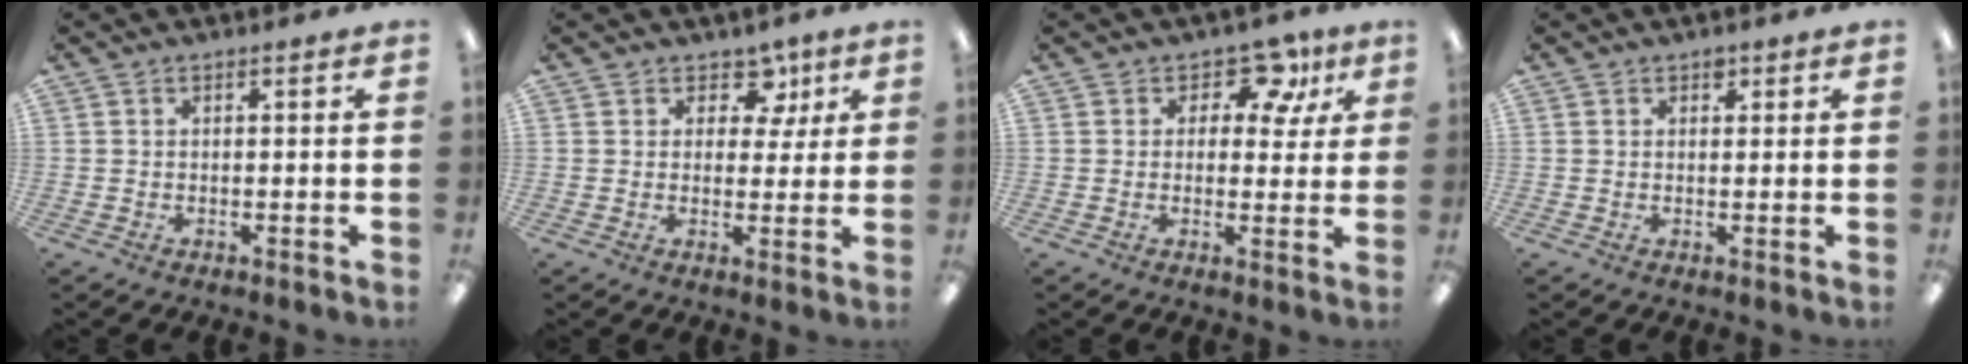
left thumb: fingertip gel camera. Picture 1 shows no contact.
{"total": 6.9, "force": [3.4, 5.3, 3.0], "torque": [-0.027, -0.008, 0.057]}
{"total": 8.8, "force": [4.6, 5.5, 5.0], "torque": [-0.066, -0.016, 0.080]}
{"total": 1.6, "force": [1.1, 1.0, 0.4], "torque": [-0.001, -0.002, 0.018]}